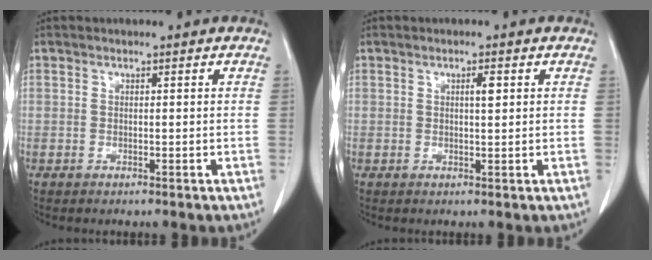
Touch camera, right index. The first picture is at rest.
{"total": 1.5, "force": [0.5, 0.2, 1.4], "torque": [-0.023, 0.001, 0.007]}